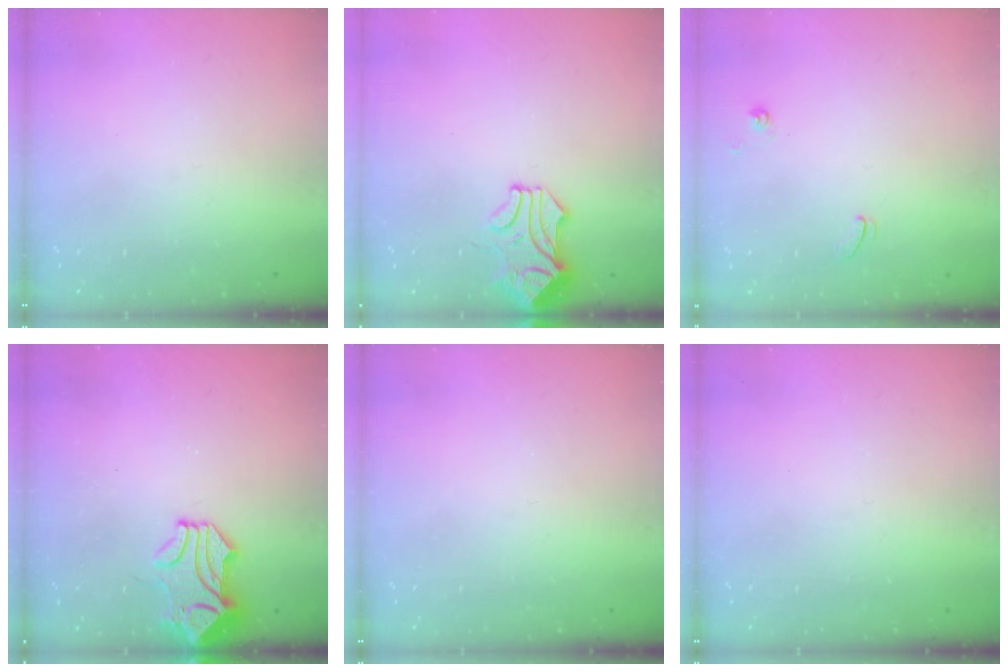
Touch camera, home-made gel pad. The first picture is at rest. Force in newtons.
{"total": 0.6, "press": 0.6, "slide": 0.2}
{"total": 1.4, "press": 1.4, "slide": 0.3}
{"total": 1.0, "press": 0.0, "slide": 1.0}
{"total": 0.0}
{"total": 0.0}